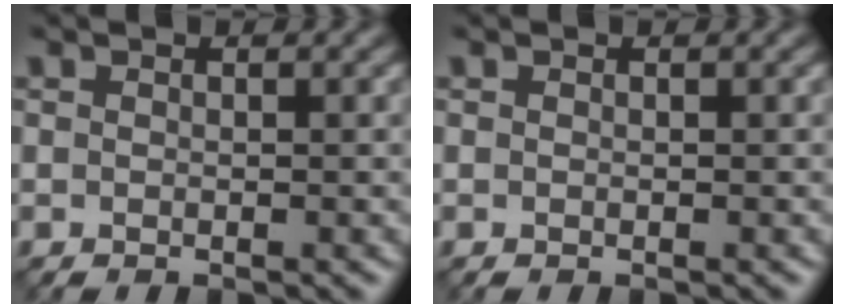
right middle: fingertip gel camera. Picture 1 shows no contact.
{"total": 0.0}